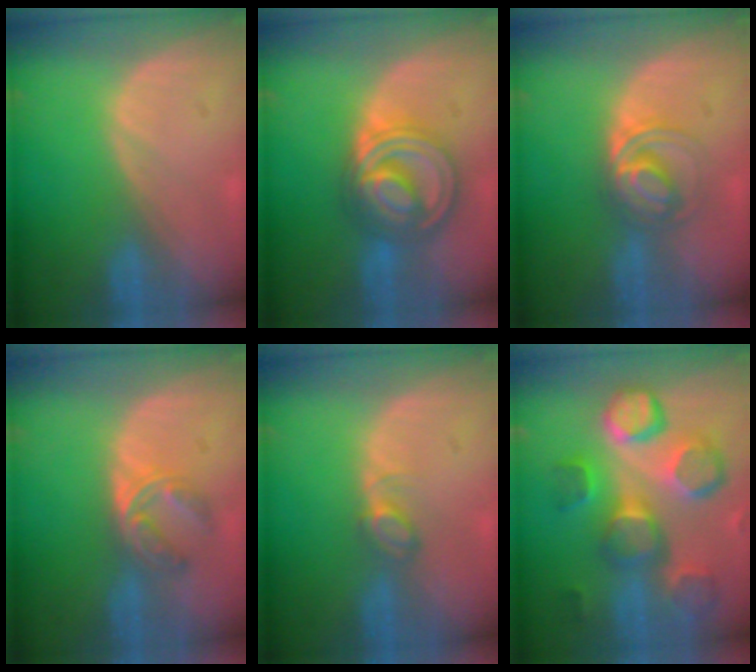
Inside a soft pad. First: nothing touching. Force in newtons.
{"total": 9.2, "press": 9.2, "slide": 0.6}
{"total": 6.0, "press": 5.6, "slide": 2.1}
{"total": 5.7, "press": 4.5, "slide": 3.5}
{"total": 2.5, "press": 2.4, "slide": 0.3}
{"total": 12.6, "press": 11.1, "slide": 6.0}